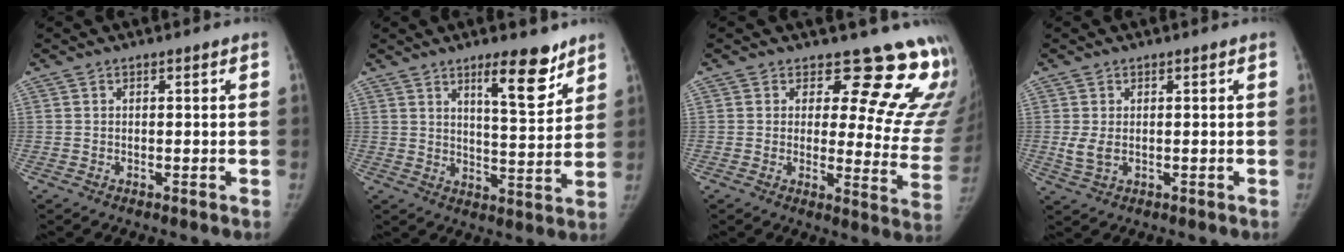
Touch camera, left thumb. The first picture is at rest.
{"total": 10.2, "force": [6.8, 2.7, 7.0], "torque": [-0.082, -0.051, 0.105]}
{"total": 17.3, "force": [14.2, 6.9, 7.1], "torque": [-0.030, -0.124, 0.141]}
{"total": 3.1, "force": [0.0, 2.0, 2.4], "torque": [-0.055, -0.008, 0.005]}